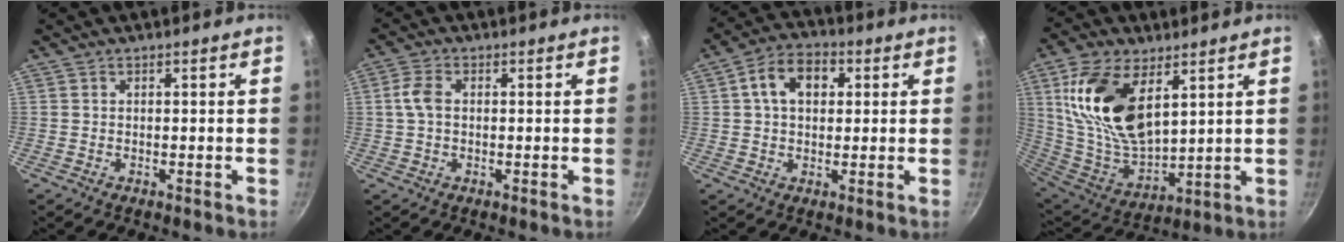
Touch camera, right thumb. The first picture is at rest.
{"total": 4.2, "force": [0.3, 2.8, 3.1], "torque": [-0.064, 0.011, 0.002]}
{"total": 9.1, "force": [2.2, 6.3, 6.2], "torque": [-0.083, 0.014, 0.027]}
{"total": 19.9, "force": [7.4, 10.7, 15.1], "torque": [-0.277, -0.043, 0.158]}